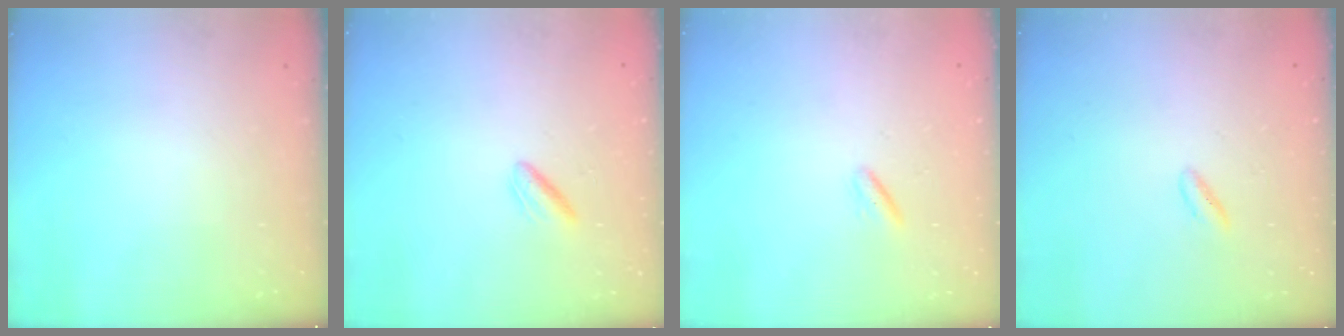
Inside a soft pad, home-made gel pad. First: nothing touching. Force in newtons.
{"total": 2.2, "press": 1.9, "slide": 1.1}
{"total": 2.1, "press": 2.0, "slide": 0.8}
{"total": 1.8, "press": 1.6, "slide": 0.8}